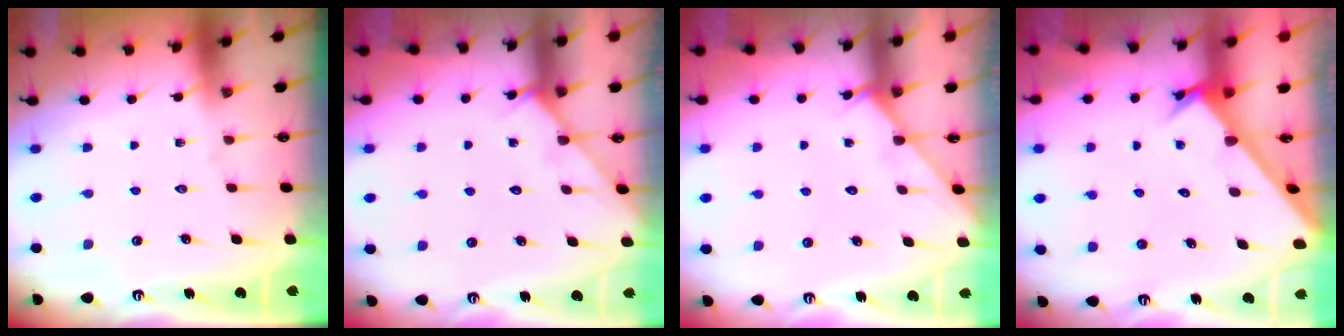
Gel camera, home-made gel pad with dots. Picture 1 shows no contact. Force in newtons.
{"total": 2.8, "press": 2.7, "slide": 0.4}
{"total": 2.7, "press": 2.7, "slide": 0.3}
{"total": 2.5, "press": 2.5, "slide": 0.3}